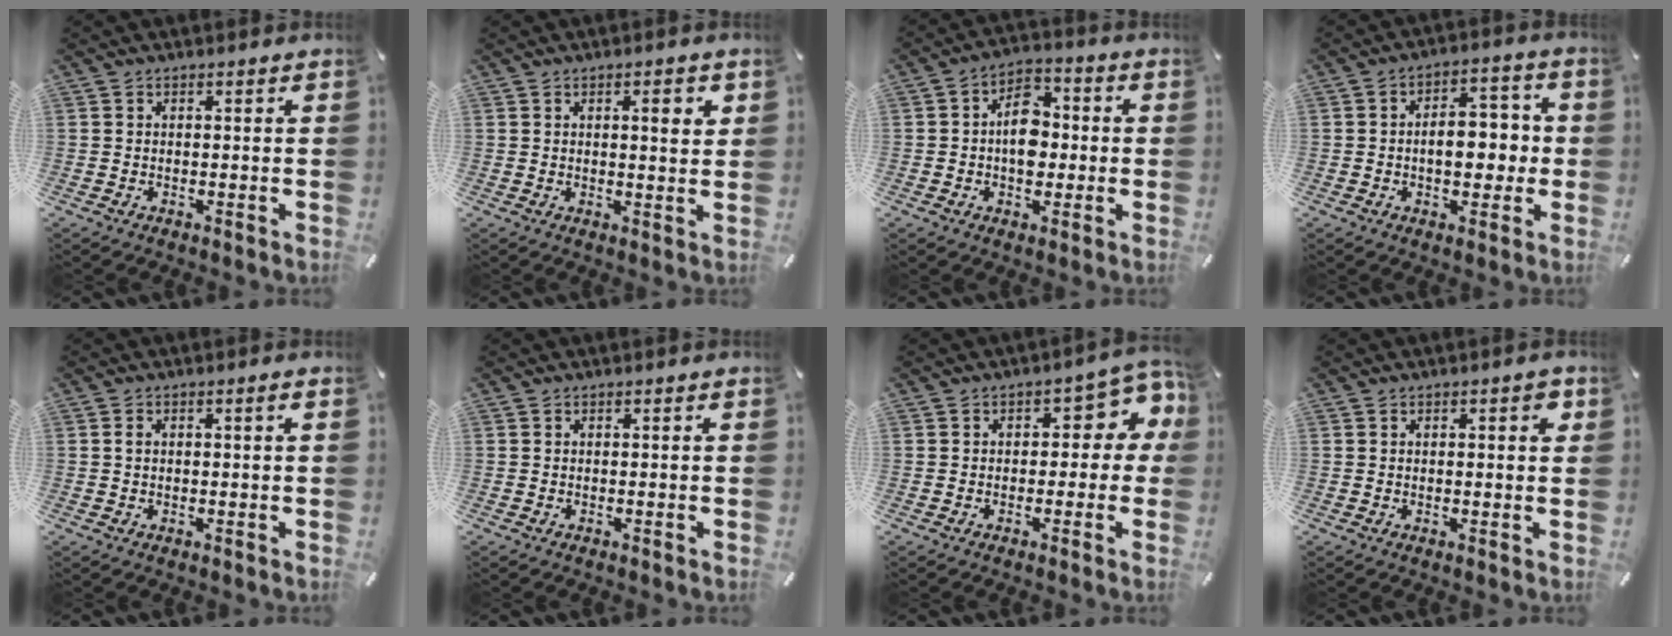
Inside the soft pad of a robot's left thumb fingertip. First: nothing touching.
{"total": 4.5, "force": [1.6, 1.2, 4.0], "torque": [-0.057, -0.005, 0.020]}
{"total": 9.0, "force": [-0.7, 6.5, 6.3], "torque": [-0.089, 0.009, -0.015]}
{"total": 9.2, "force": [-1.1, 6.0, 6.9], "torque": [-0.084, 0.009, -0.024]}
{"total": 1.8, "force": [0.4, 0.6, 1.7], "torque": [-0.031, 0.005, 0.003]}
{"total": 0.0}
{"total": 8.8, "force": [2.6, 5.0, 6.8], "torque": [-0.075, -0.016, 0.038]}
{"total": 2.5, "force": [0.9, 1.0, 2.1], "torque": [-0.029, 0.001, 0.009]}